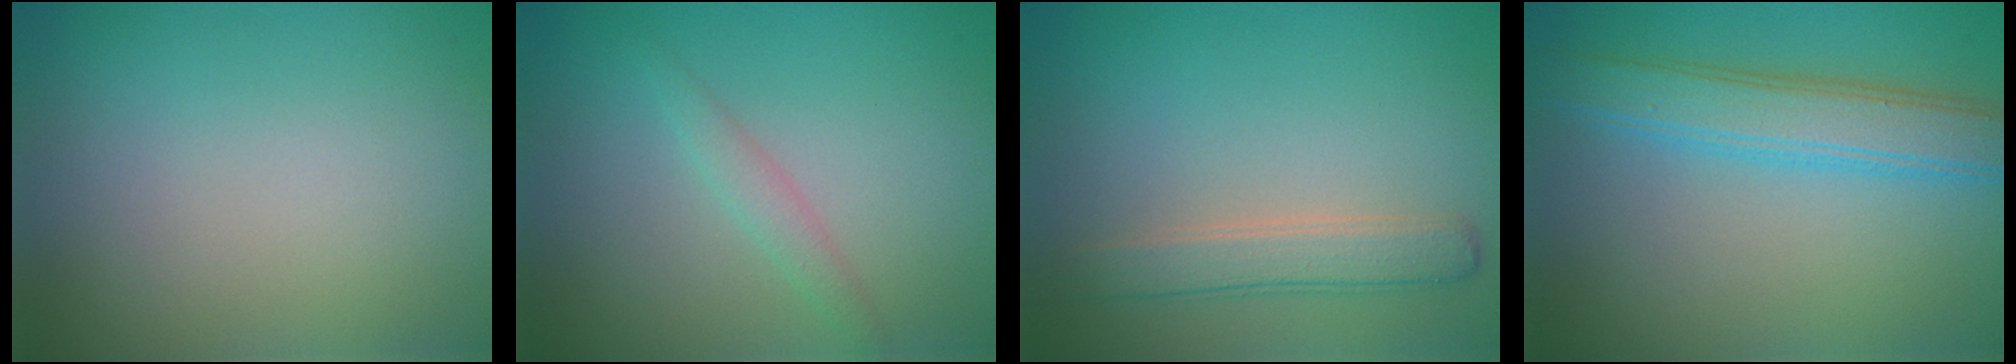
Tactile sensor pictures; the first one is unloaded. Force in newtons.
{"total": 1.4, "press": 1.4, "slide": 0.0}
{"total": 2.8, "press": 2.8, "slide": 0.1}
{"total": 4.5, "press": 4.5, "slide": 0.1}